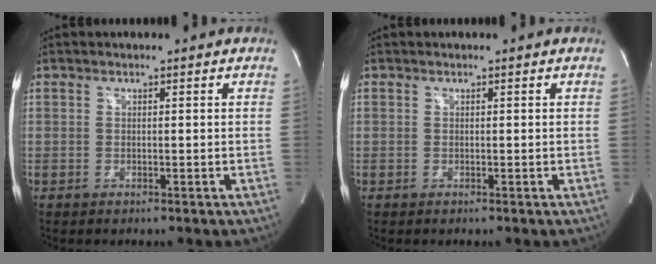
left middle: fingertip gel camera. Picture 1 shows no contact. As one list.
[{"total": 0.0}]